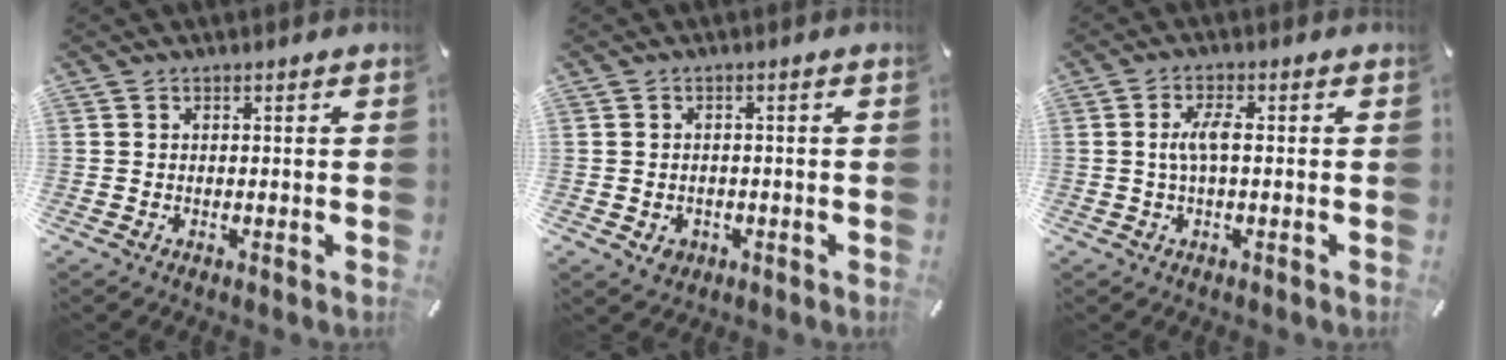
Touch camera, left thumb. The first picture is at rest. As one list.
[{"total": 3.0, "force": [-1.0, 2.5, 1.3], "torque": [-0.013, 0.002, -0.019]}, {"total": 4.9, "force": [0.0, 1.5, 4.7], "torque": [-0.095, 0.003, -0.004]}]